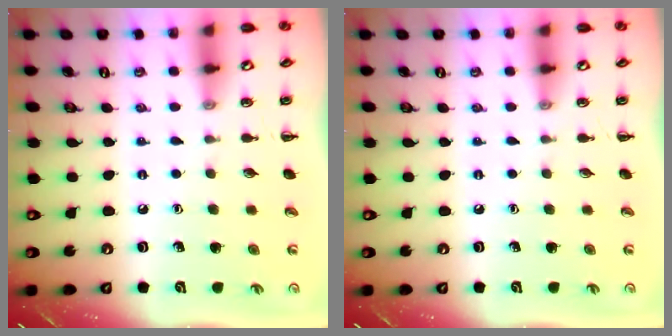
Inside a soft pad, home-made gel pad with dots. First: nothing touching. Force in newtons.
{"total": 0.0}